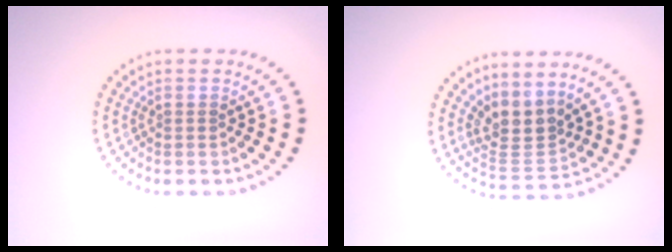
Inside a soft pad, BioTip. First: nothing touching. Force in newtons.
{"total": 3.2, "press": 2.4, "slide": 2.1}